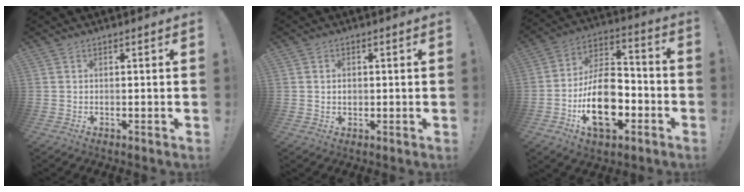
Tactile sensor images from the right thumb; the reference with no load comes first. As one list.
[{"total": 1.6, "force": [0.1, 1.4, 0.9], "torque": [-0.012, 0.003, 0.000]}, {"total": 20.9, "force": [-6.9, 12.4, 15.3], "torque": [-0.269, 0.042, -0.108]}]